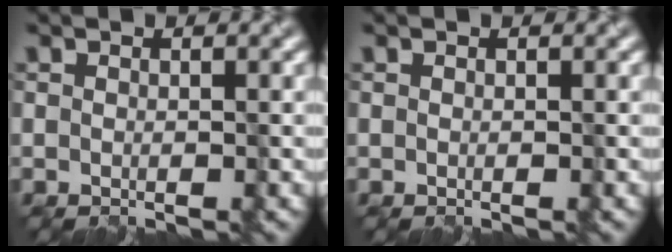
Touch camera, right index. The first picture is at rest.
{"total": 0.0}